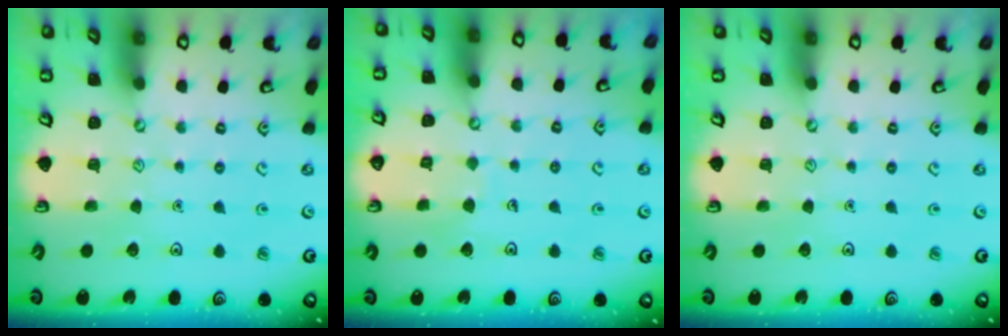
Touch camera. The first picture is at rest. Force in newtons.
{"total": 4.9, "press": 4.9, "slide": 0.2}
{"total": 0.0}